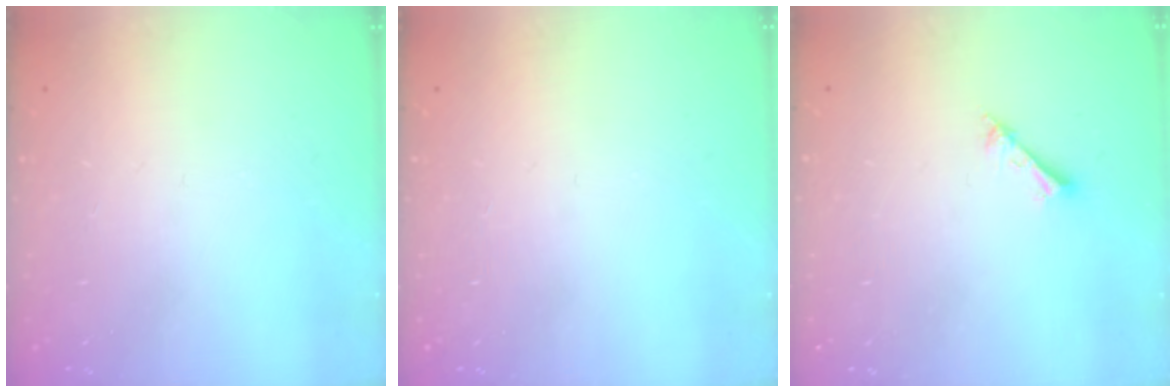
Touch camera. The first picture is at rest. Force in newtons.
{"total": 0.0}
{"total": 1.5, "press": 1.5, "slide": 0.2}